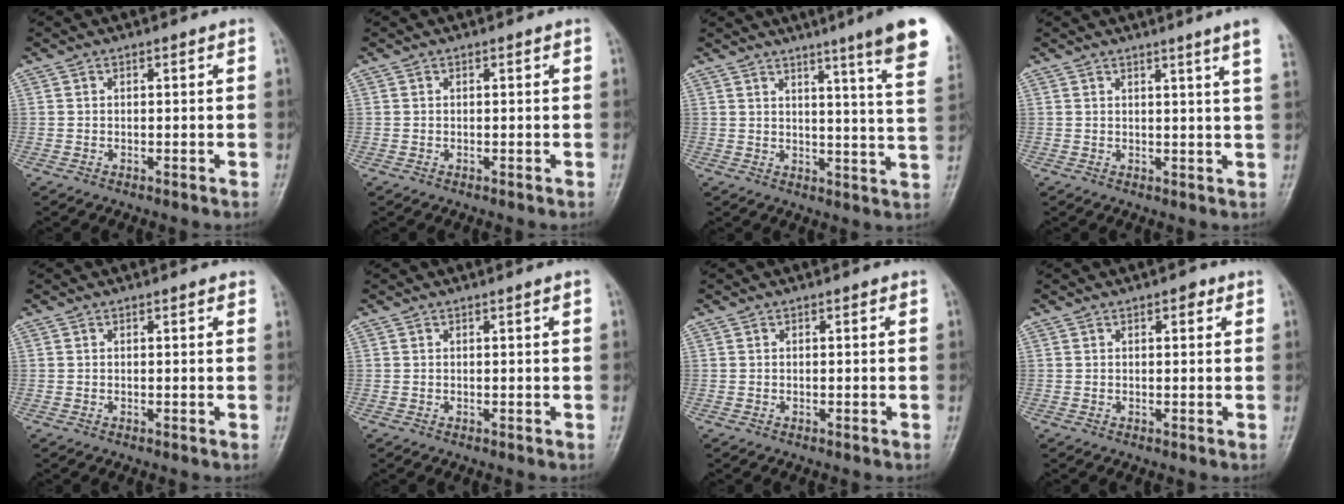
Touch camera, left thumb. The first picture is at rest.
{"total": 0.0}
{"total": 16.3, "force": [10.8, 0.3, 12.2], "torque": [-0.145, -0.058, 0.120]}
{"total": 5.8, "force": [3.9, -1.1, 4.2], "torque": [-0.055, -0.017, 0.041]}
{"total": 1.0, "force": [0.8, 0.1, 0.6], "torque": [-0.006, 0.002, 0.008]}
{"total": 0.6, "force": [0.3, -0.2, 0.5], "torque": [-0.017, -0.003, 0.008]}
{"total": 0.0}
{"total": 1.7, "force": [0.9, 0.8, 1.2], "torque": [-0.013, -0.001, 0.010]}